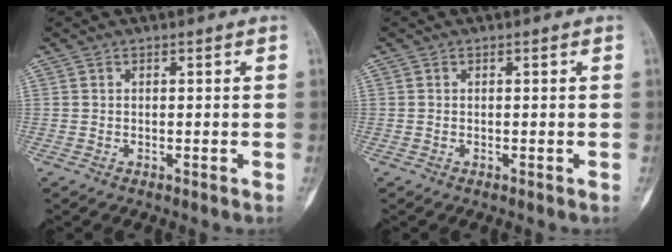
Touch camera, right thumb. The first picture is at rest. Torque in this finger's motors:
{"motor_torque": [0.44, 0.31, -0.01, -0.09, -0.04]}